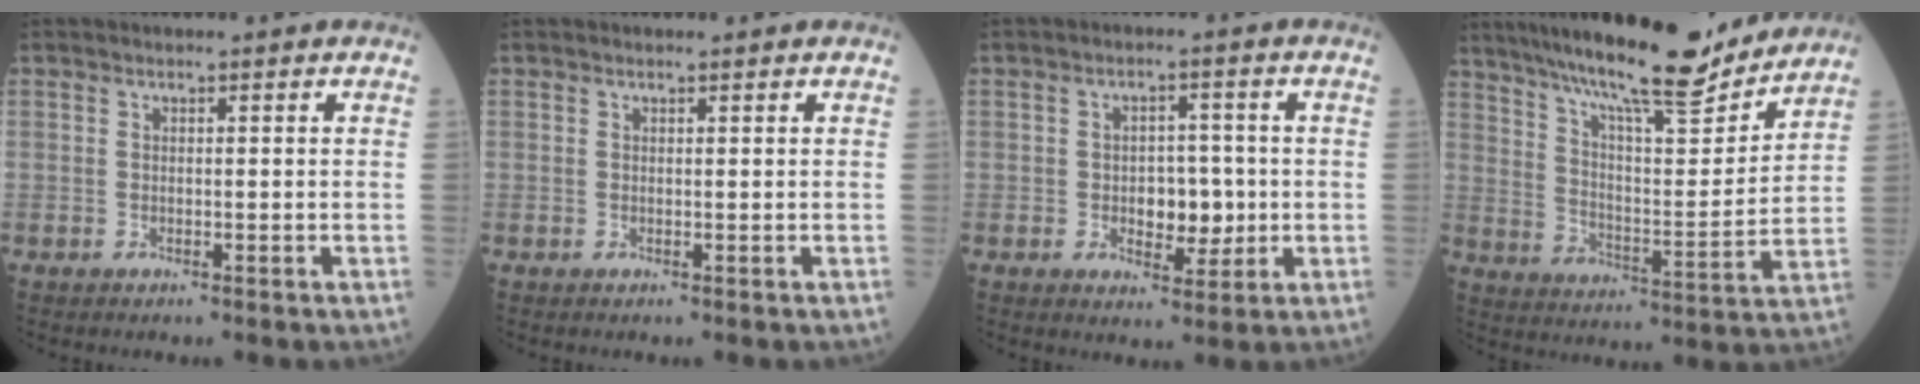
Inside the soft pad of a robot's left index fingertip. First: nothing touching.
{"total": 0.5, "force": [0.5, 0.0, 0.2], "torque": [-0.012, -0.001, 0.008]}
{"total": 5.2, "force": [-0.5, 3.1, 4.2], "torque": [-0.057, 0.004, -0.002]}
{"total": 20.0, "force": [17.2, 2.0, 10.1], "torque": [-0.175, 0.004, 0.269]}